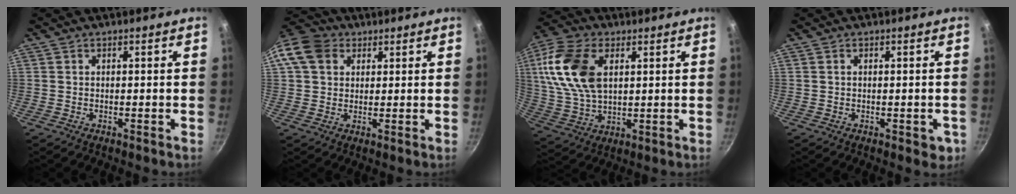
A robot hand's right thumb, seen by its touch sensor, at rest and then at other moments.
{"total": 9.6, "force": [3.1, 7.6, 4.9], "torque": [-0.073, 0.013, 0.042]}
{"total": 16.4, "force": [4.2, 10.0, 12.3], "torque": [-0.234, -0.003, 0.083]}
{"total": 3.1, "force": [-0.8, 1.7, 2.4], "torque": [-0.014, 0.004, -0.008]}